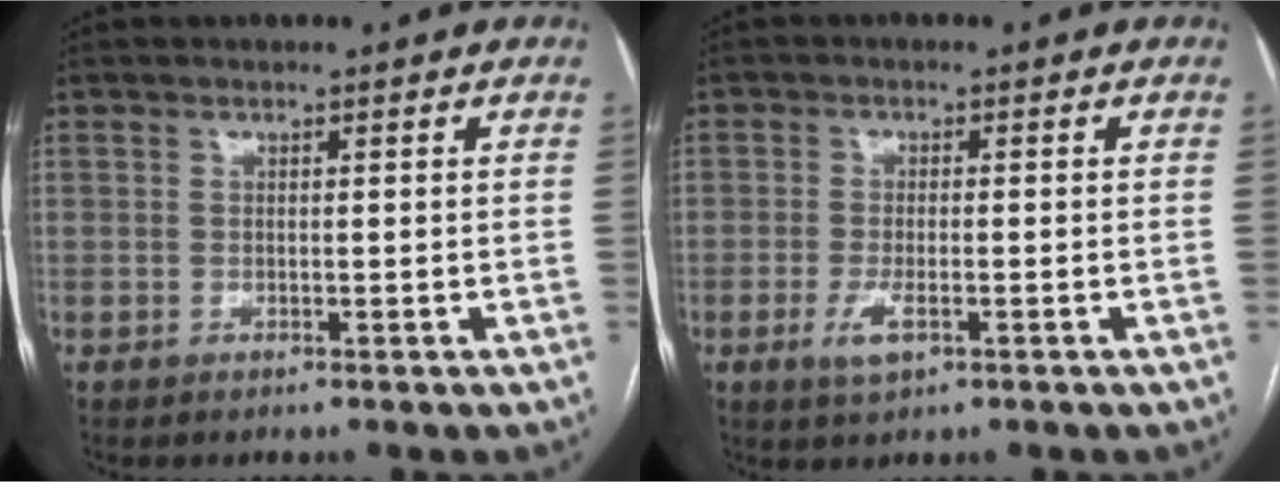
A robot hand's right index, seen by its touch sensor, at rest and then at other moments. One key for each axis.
{"total": 3.5, "fx": -1.4, "fy": 1.5, "fz": 2.8, "tx": -0.057, "ty": -0.001, "tz": -0.023}